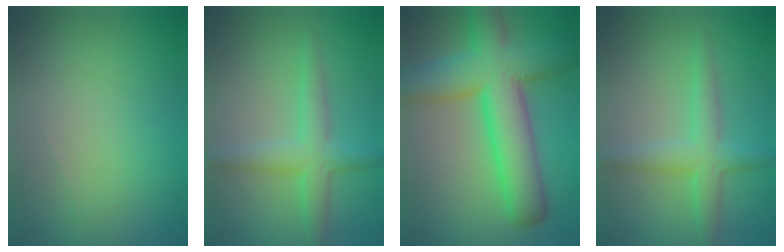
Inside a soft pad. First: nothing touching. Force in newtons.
{"total": 3.3, "press": 3.3, "slide": 0.1}
{"total": 9.9, "press": 9.9, "slide": 0.4}
{"total": 3.3, "press": 3.3, "slide": 0.1}